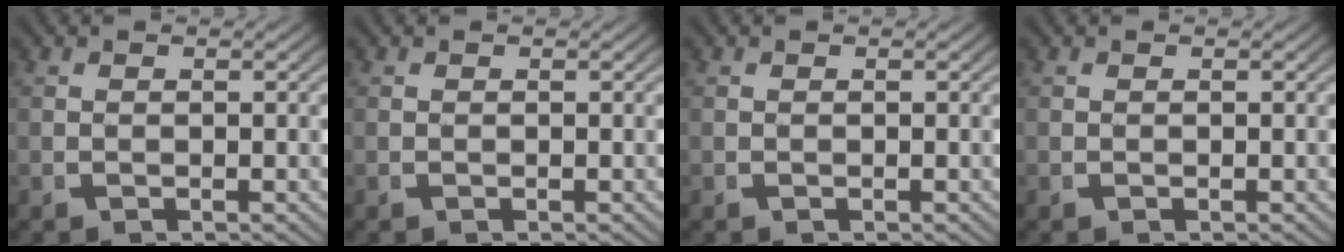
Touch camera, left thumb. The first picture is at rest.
{"total": 0.0}
{"total": 0.0}
{"total": 0.0}